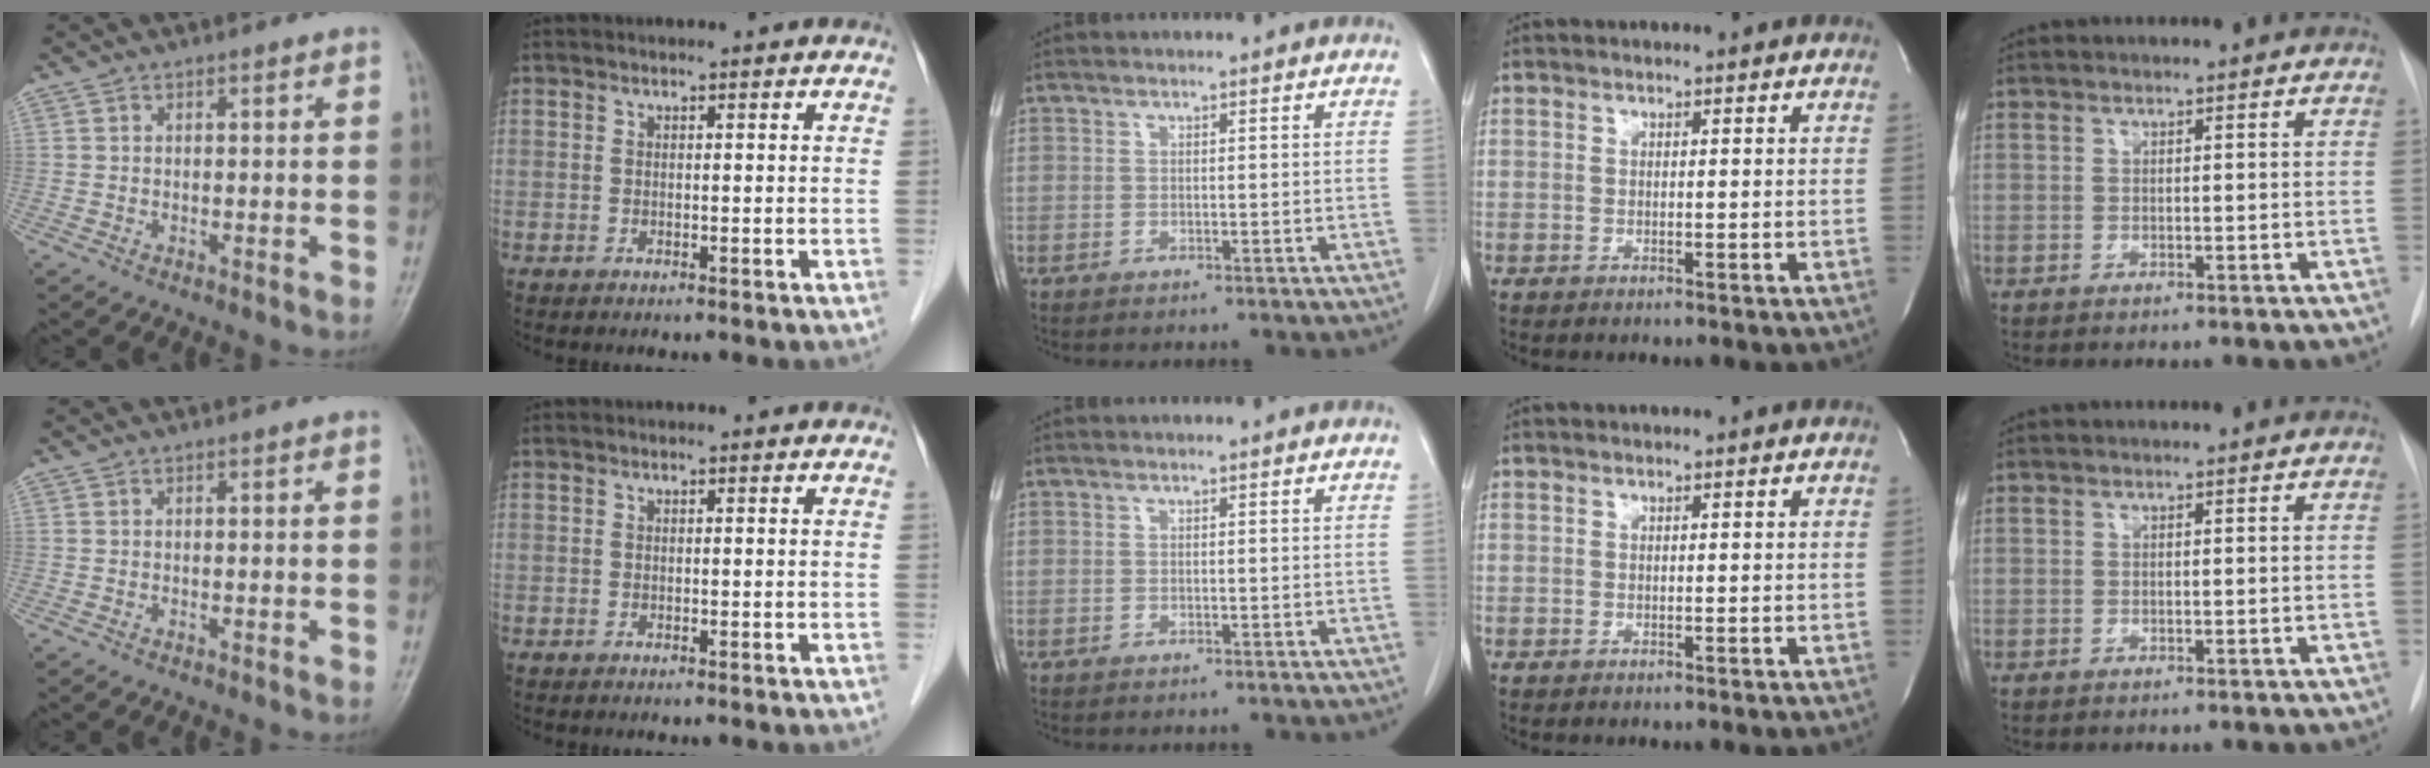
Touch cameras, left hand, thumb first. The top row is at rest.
{}